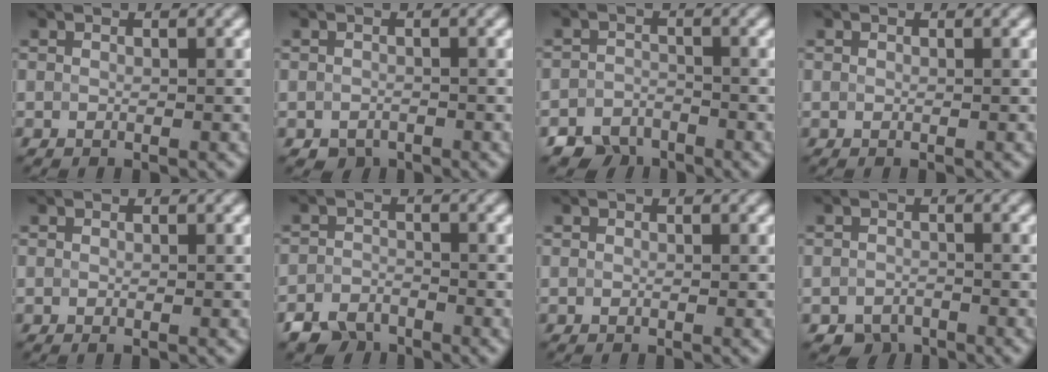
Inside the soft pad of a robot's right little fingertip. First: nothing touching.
{"total": 1.2, "force": [-1.1, 0.7, 0.1], "torque": [-0.005, -0.004, -0.018]}
{"total": 3.1, "force": [-2.7, 1.4, 0.1], "torque": [0.004, -0.003, -0.054]}
{"total": 0.0}
{"total": 0.0}
{"total": 3.3, "force": [-2.8, 1.5, 0.5], "torque": [-0.006, -0.006, -0.058]}
{"total": 0.0}
{"total": 2.1, "force": [-1.8, 1.0, 0.1], "torque": [0.002, -0.003, -0.035]}